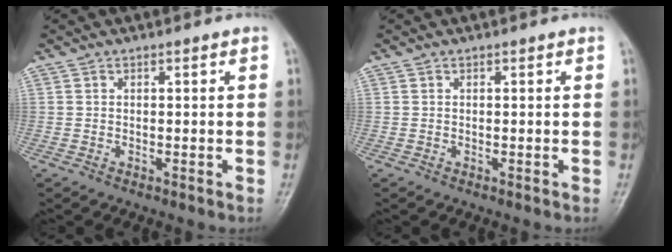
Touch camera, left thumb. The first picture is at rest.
{"total": 0.0}